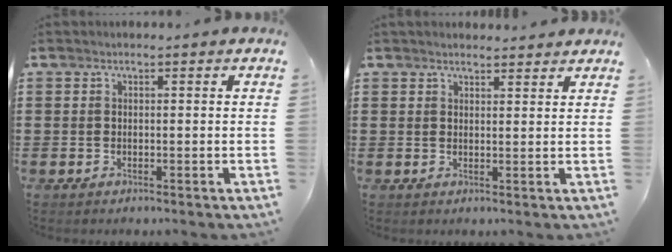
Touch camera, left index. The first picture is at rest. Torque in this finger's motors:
{"motor_torque": [1.09, -1.05, 0.33, 0.07]}